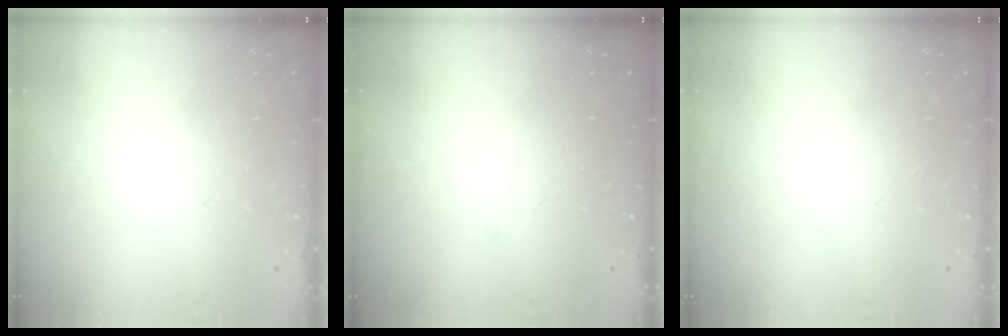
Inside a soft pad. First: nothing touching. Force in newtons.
{"total": 0.0}
{"total": 0.0}